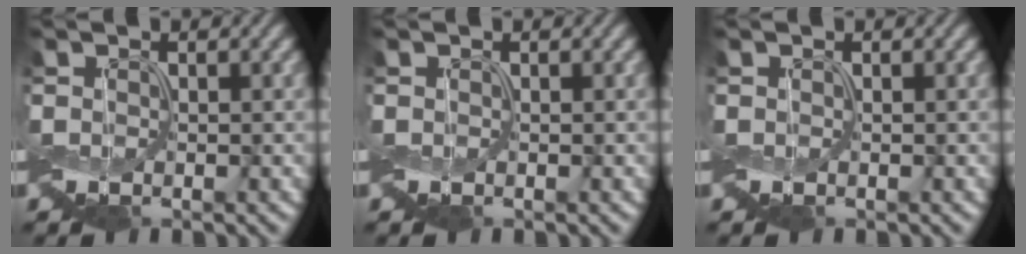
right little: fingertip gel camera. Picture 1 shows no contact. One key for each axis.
{"total": 0.0}
{"total": 0.0}